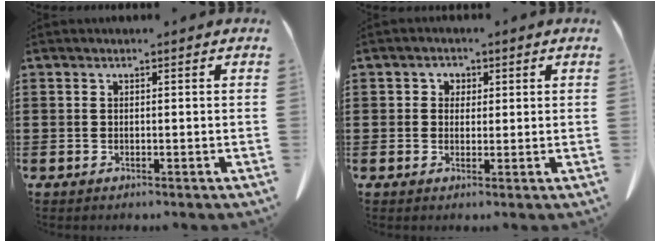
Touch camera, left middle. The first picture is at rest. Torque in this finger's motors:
{"motor_torque": [0.07, 0.39, -0.08, 0.01]}